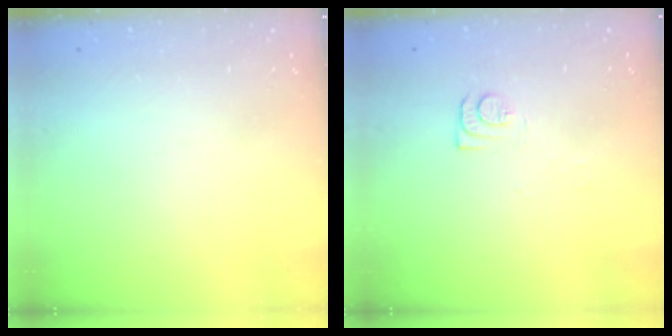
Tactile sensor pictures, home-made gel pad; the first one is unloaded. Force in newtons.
{"total": 5.9, "press": 5.9, "slide": 0.8}